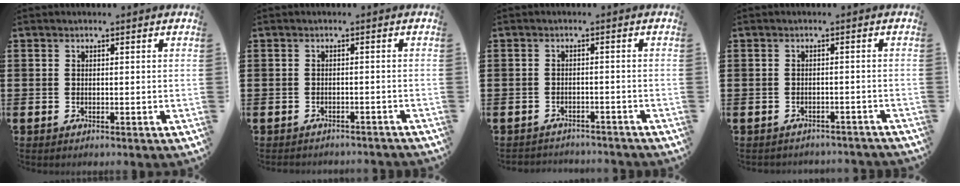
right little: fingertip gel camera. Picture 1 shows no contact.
{"total": 1.2, "force": [-1.2, 0.0, -0.1], "torque": [-0.002, 0.002, -0.025]}
{"total": 1.8, "force": [-1.7, 0.0, -0.2], "torque": [-0.002, 0.003, -0.039]}
{"total": 1.2, "force": [-1.2, 0.0, -0.1], "torque": [-0.003, 0.003, -0.027]}